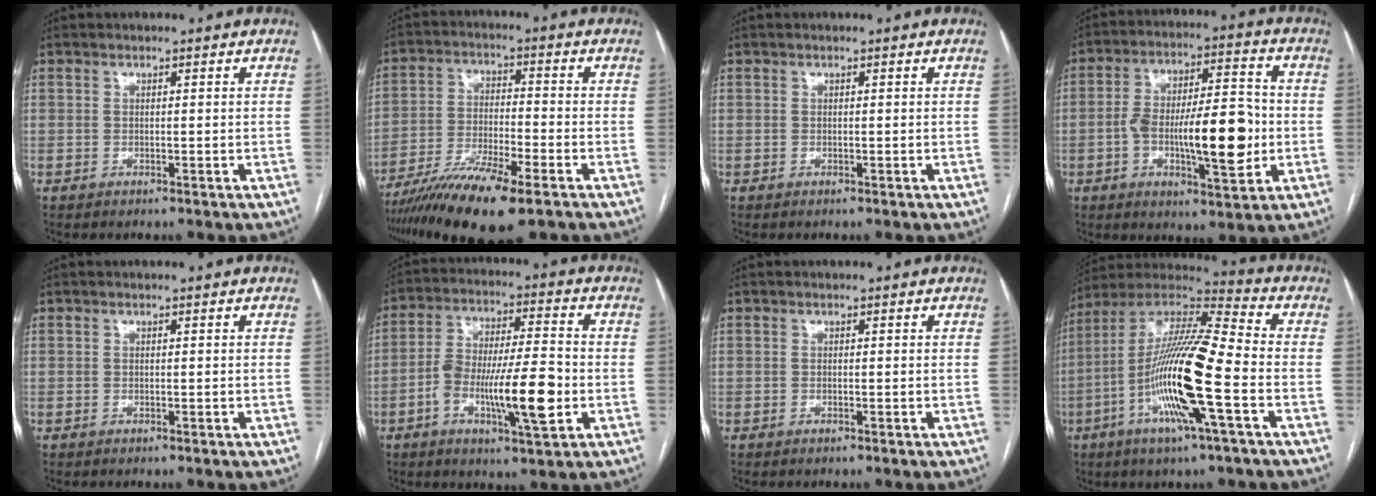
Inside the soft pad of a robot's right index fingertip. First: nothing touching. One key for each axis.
{"total": 13.0, "fx": -8.9, "fy": 1.6, "fz": 9.4, "tx": -0.172, "ty": -0.029, "tz": -0.156}
{"total": 0.0}
{"total": 15.1, "fx": -2.5, "fy": 4.2, "fz": 14.3, "tx": -0.237, "ty": 0.019, "tz": -0.034}
{"total": 0.0}
{"total": 13.1, "fx": -3.8, "fy": 2.3, "fz": 12.3, "tx": -0.224, "ty": 0.006, "tz": -0.061}
{"total": 0.0}
{"total": 18.9, "fx": -5.2, "fy": 1.0, "fz": 18.2, "tx": -0.361, "ty": -0.008, "tz": -0.102}